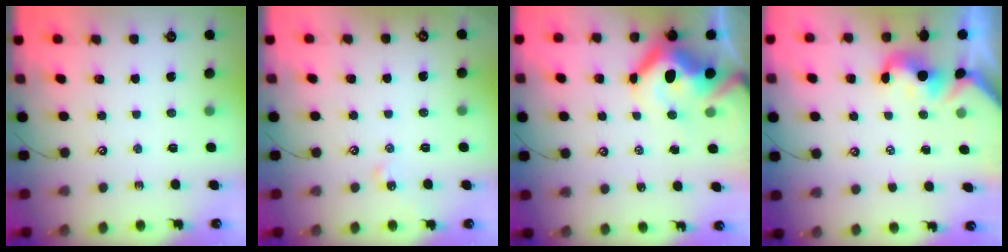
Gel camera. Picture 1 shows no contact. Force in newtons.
{"total": 4.0, "press": 4.0, "slide": 0.6}
{"total": 14.8, "press": 14.6, "slide": 1.9}
{"total": 1.1, "press": 1.0, "slide": 0.3}